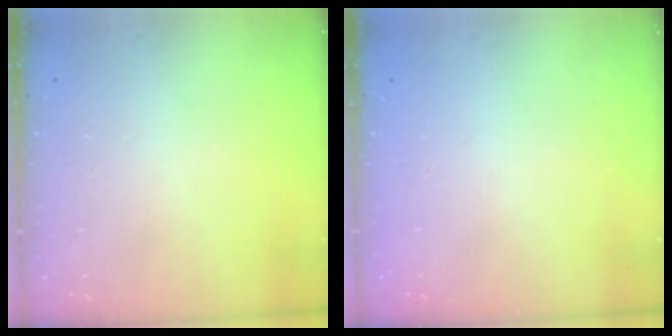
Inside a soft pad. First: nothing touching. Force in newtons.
{"total": 0.0}